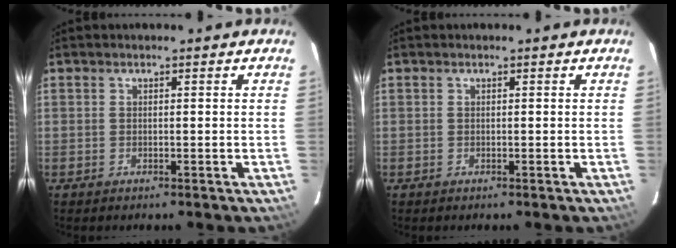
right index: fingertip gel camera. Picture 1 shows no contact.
{"total": 0.0}